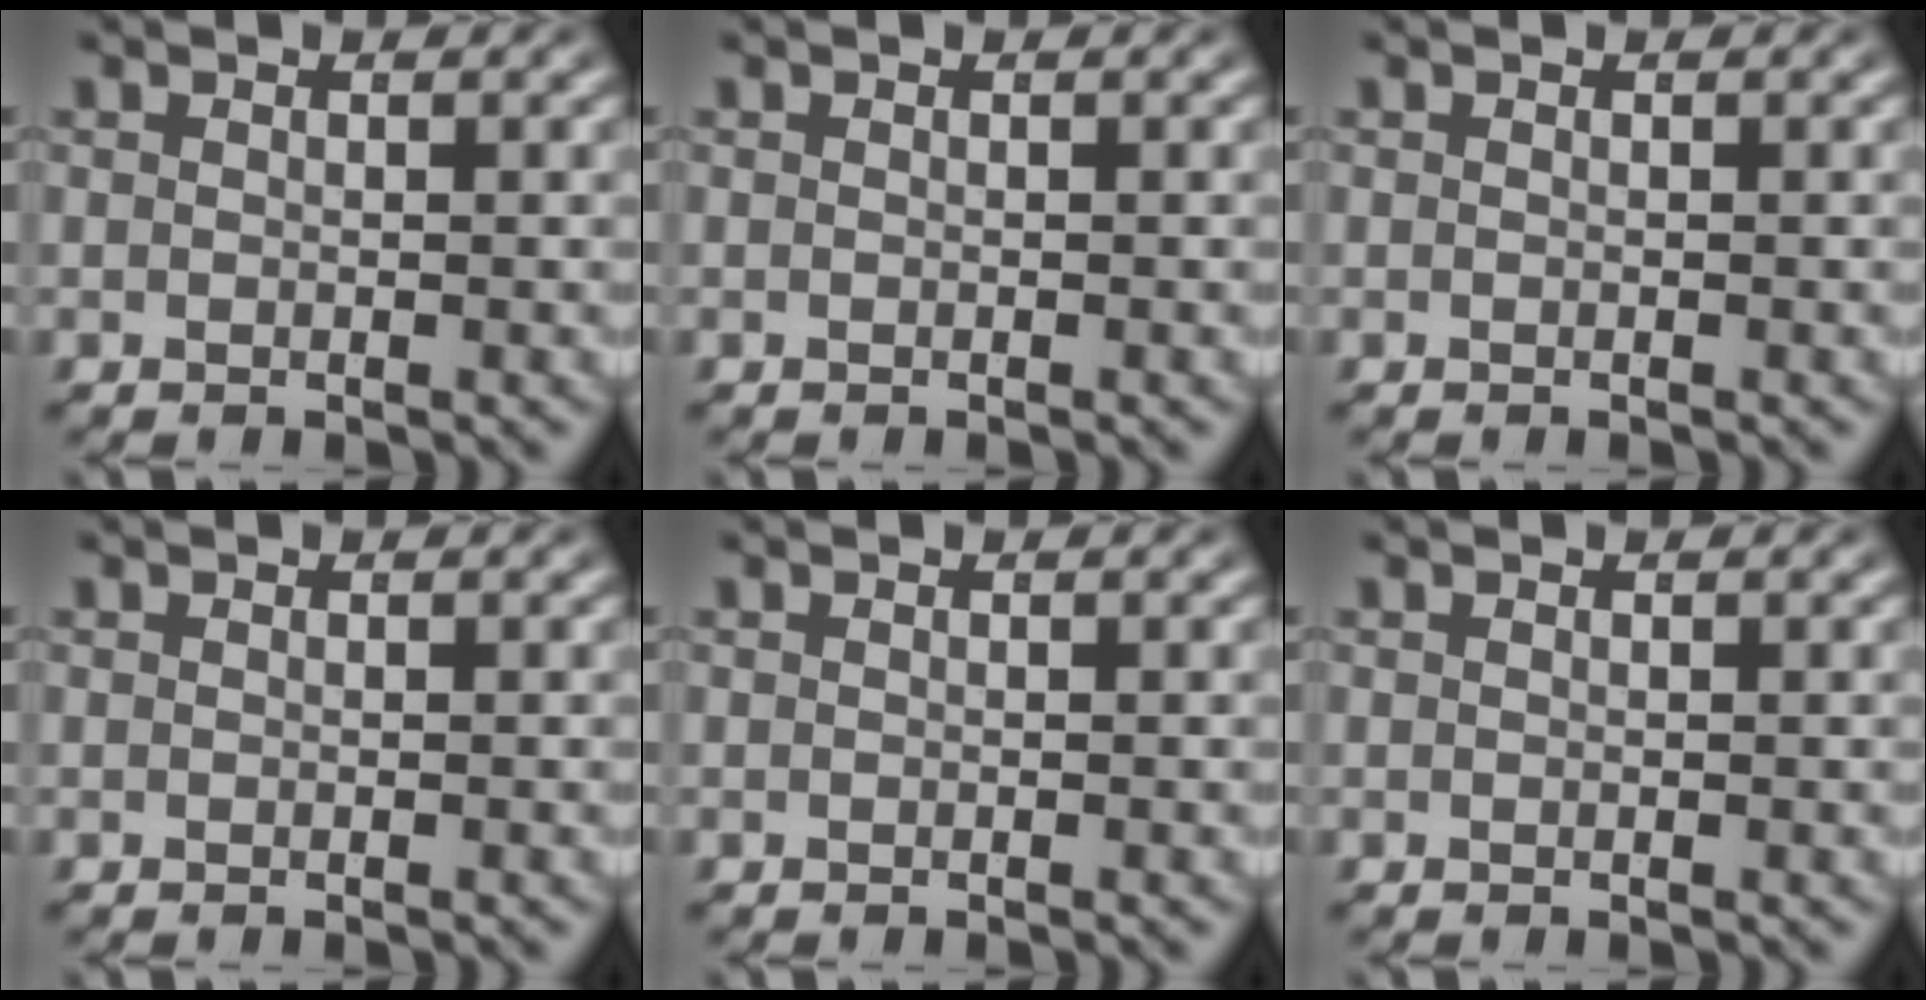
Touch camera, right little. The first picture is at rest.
{"total": 0.0}
{"total": 0.0}
{"total": 0.0}
{"total": 0.0}
{"total": 0.0}